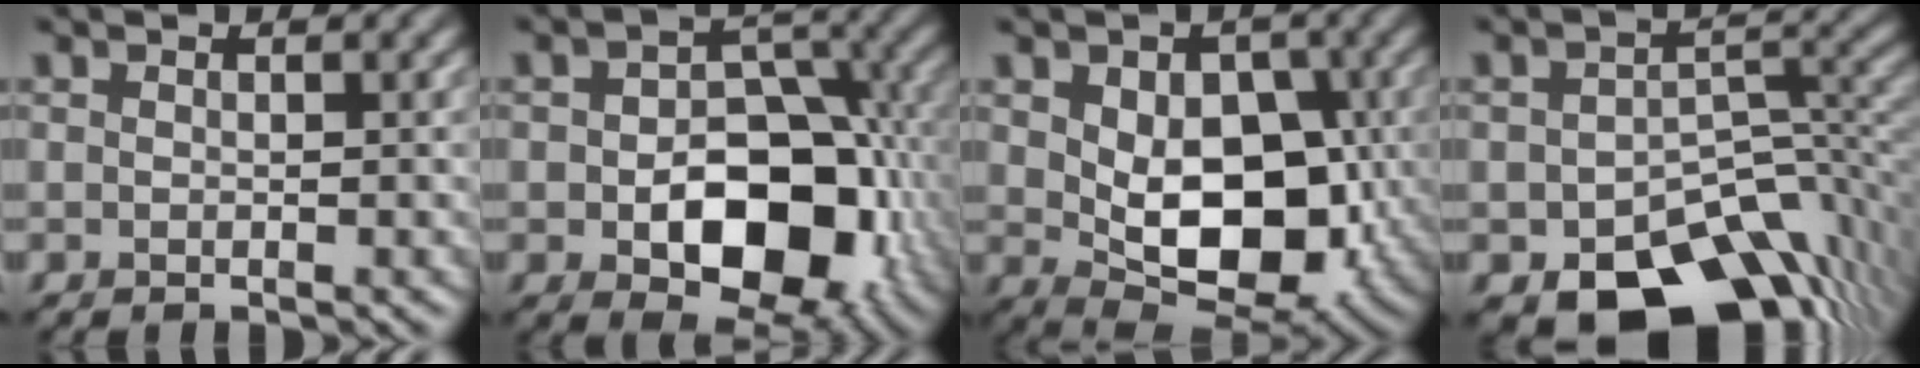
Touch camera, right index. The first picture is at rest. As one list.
[{"total": 10.5, "force": [-2.7, 6.8, 7.6], "torque": [-0.106, -0.012, -0.031]}, {"total": 9.0, "force": [0.0, 5.6, 6.9], "torque": [-0.101, -0.008, 0.001]}, {"total": 11.9, "force": [-6.8, 6.7, 7.1], "torque": [-0.093, -0.017, -0.102]}]